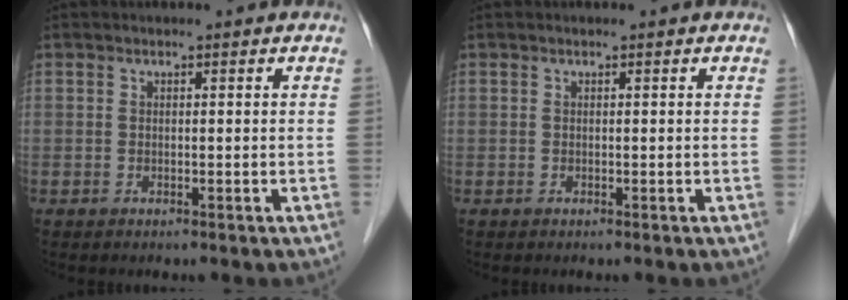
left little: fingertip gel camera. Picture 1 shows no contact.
{"total": 0.0}